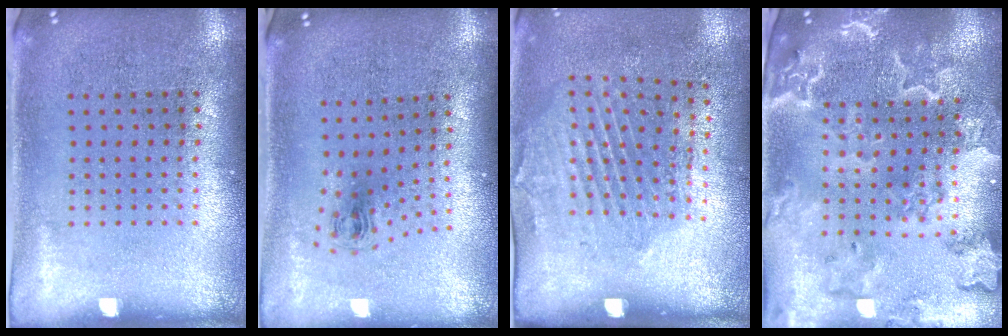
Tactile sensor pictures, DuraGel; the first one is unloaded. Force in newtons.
{"total": 0.8, "press": 0.4, "slide": 0.7}
{"total": 2.0, "press": 1.1, "slide": 1.7}
{"total": 3.5, "press": 3.0, "slide": 1.7}